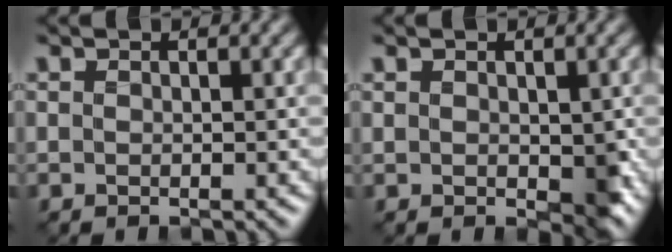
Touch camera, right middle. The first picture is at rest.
{"total": 3.3, "force": [-0.2, 2.0, 2.7], "torque": [-0.047, -0.007, 0.000]}